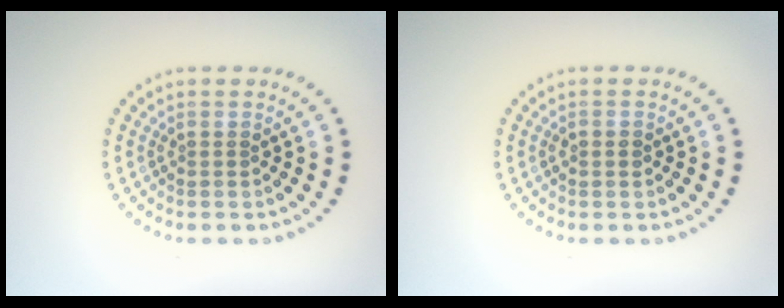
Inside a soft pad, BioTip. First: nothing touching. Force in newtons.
{"total": 1.1, "press": 1.1, "slide": 0.1}